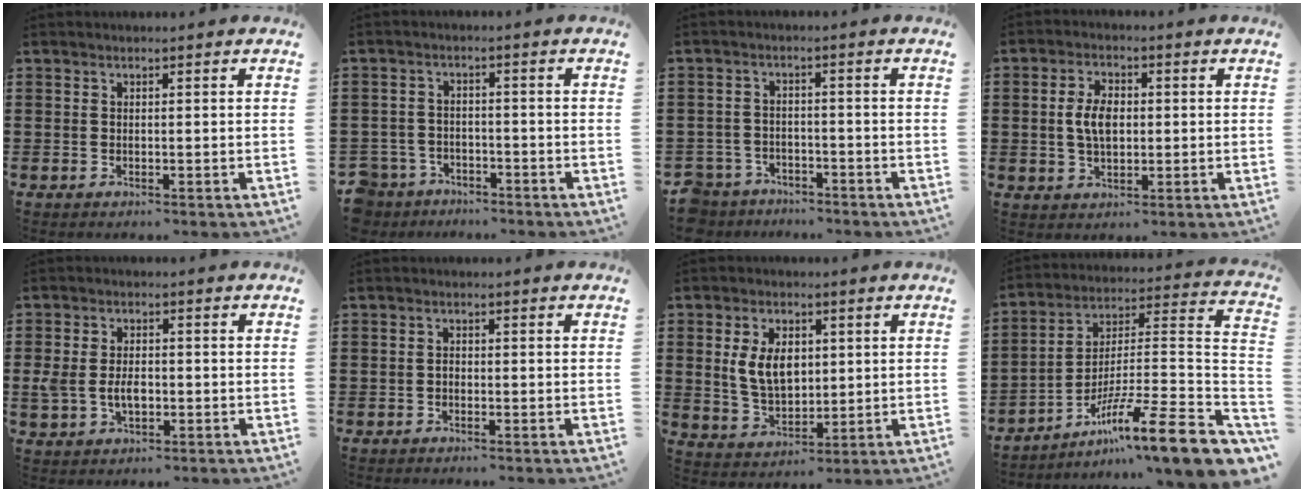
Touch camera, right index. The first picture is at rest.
{"total": 3.5, "force": [-3.2, 1.4, 0.2], "torque": [-0.032, -0.003, -0.073]}
{"total": 3.8, "force": [-3.5, 1.4, 0.2], "torque": [-0.023, 0.002, -0.078]}
{"total": 5.2, "force": [0.2, 3.1, 4.2], "torque": [-0.085, 0.005, -0.003]}
{"total": 4.6, "force": [-0.8, 3.0, 3.4], "torque": [-0.079, 0.003, -0.017]}
{"total": 0.9, "force": [-0.4, 0.6, 0.5], "torque": [-0.012, -0.001, -0.008]}
{"total": 7.4, "force": [1.4, 4.7, 5.5], "torque": [-0.123, 0.008, 0.019]}
{"total": 14.0, "force": [-8.4, 1.3, 11.1], "torque": [-0.172, 0.001, -0.154]}